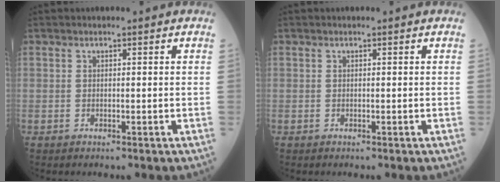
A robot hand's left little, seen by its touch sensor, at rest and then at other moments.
{"total": 0.0}